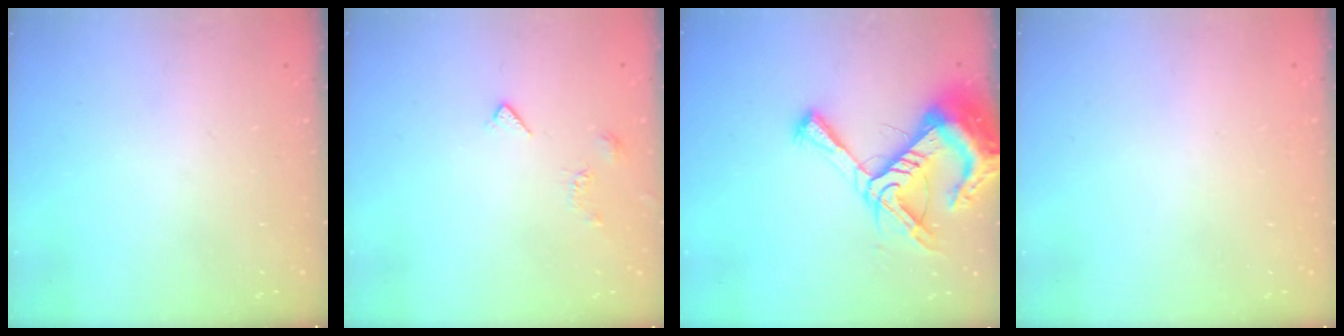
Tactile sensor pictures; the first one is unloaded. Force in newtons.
{"total": 4.2, "press": 4.1, "slide": 0.8}
{"total": 17.4, "press": 17.3, "slide": 1.8}
{"total": 1.8, "press": 1.7, "slide": 0.1}